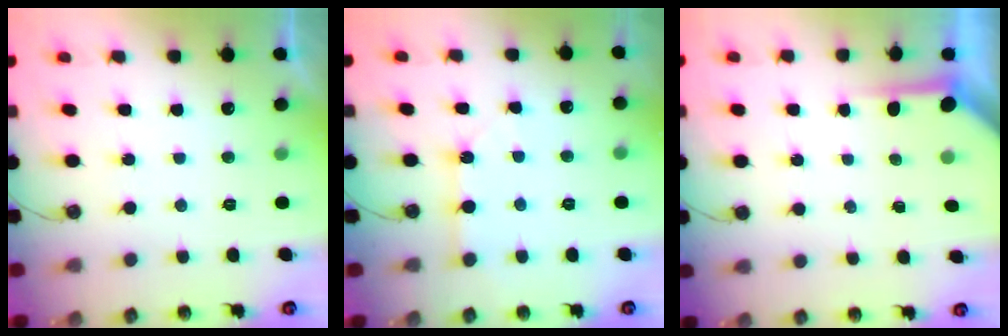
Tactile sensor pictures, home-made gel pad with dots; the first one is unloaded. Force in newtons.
{"total": 3.2, "press": 3.2, "slide": 0.2}
{"total": 3.9, "press": 3.9, "slide": 0.3}